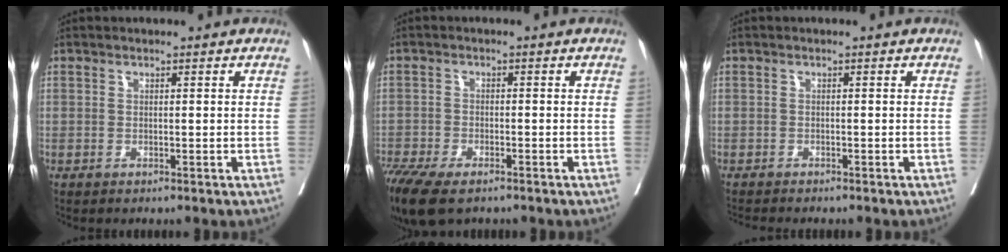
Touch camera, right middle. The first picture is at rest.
{"total": 10.6, "force": [-7.9, 3.8, 6.1], "torque": [-0.122, -0.015, -0.128]}
{"total": 3.3, "force": [-3.0, 0.4, 1.2], "torque": [-0.018, -0.007, -0.046]}